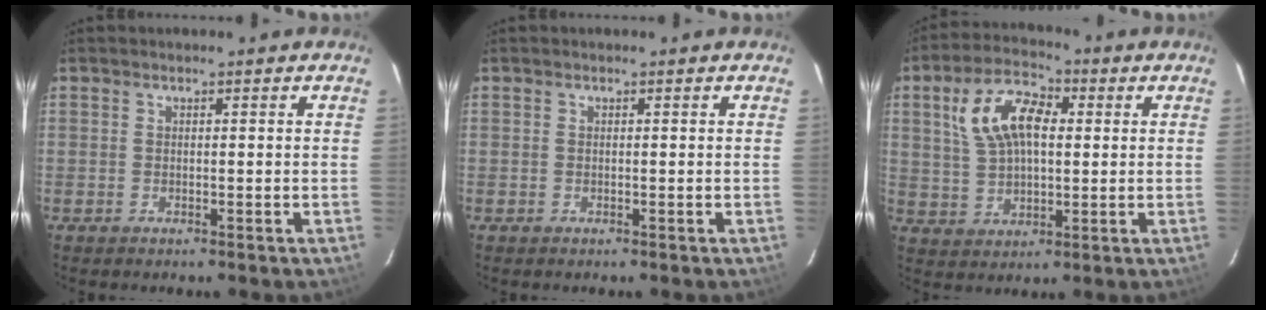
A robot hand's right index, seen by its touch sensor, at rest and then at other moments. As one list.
[{"total": 0.0}, {"total": 12.5, "force": [2.9, 7.1, 9.9], "torque": [-0.197, 0.028, 0.060]}]